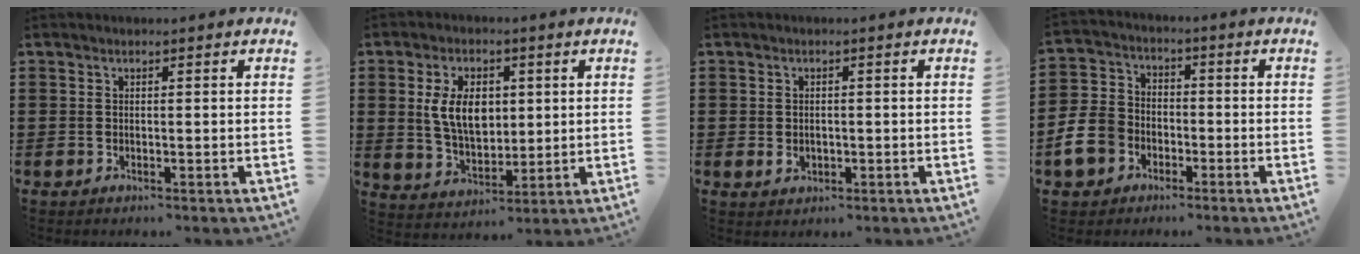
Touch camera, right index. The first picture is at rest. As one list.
[{"total": 8.0, "force": [1.4, 5.0, 6.1], "torque": [-0.135, 0.008, 0.020]}, {"total": 1.5, "force": [-0.1, 1.2, 1.0], "torque": [-0.020, 0.005, -0.003]}, {"total": 7.4, "force": [-3.3, 6.0, 2.9], "torque": [-0.101, 0.013, -0.071]}]